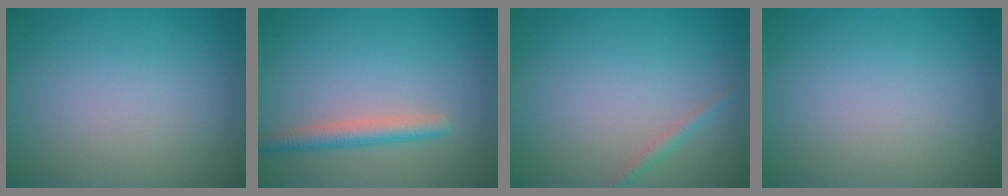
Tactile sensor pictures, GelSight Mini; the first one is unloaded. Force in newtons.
{"total": 2.6, "press": 2.6, "slide": 0.1}
{"total": 1.0, "press": 1.0, "slide": 0.0}
{"total": 0.0}